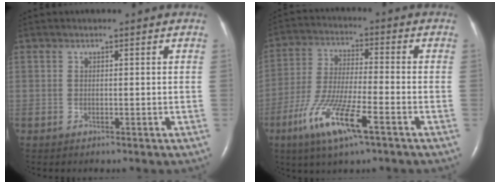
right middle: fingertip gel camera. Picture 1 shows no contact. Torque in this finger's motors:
{"motor_torque": [1.35, -0.79, 0.36, 0.21]}